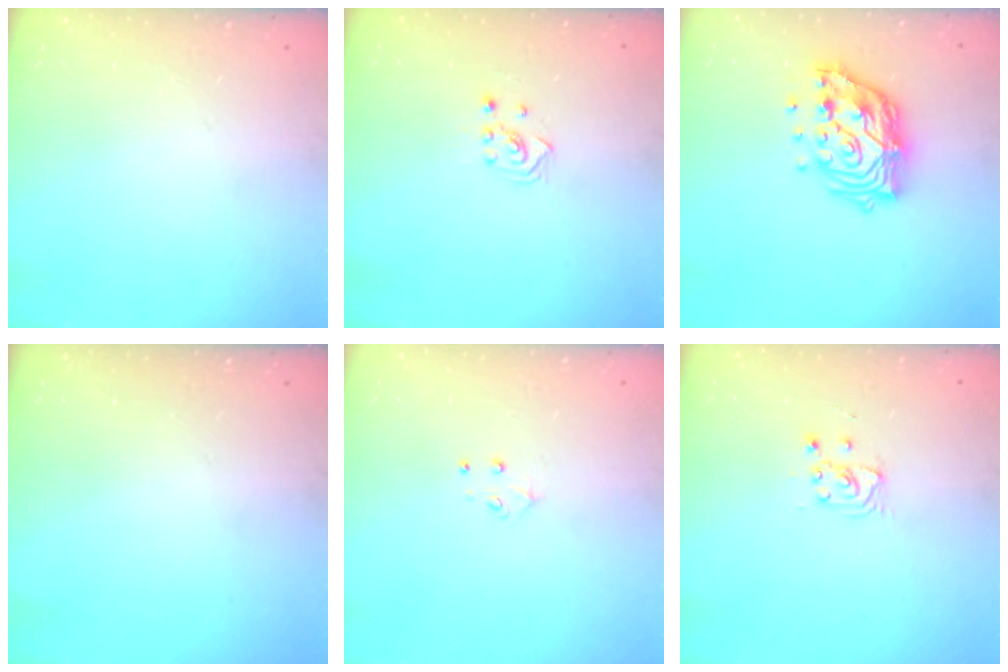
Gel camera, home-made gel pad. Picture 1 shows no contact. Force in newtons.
{"total": 2.5, "press": 2.4, "slide": 0.8}
{"total": 17.0, "press": 16.9, "slide": 1.5}
{"total": 0.0}
{"total": 4.2, "press": 4.2, "slide": 0.4}
{"total": 3.6, "press": 3.6, "slide": 0.4}